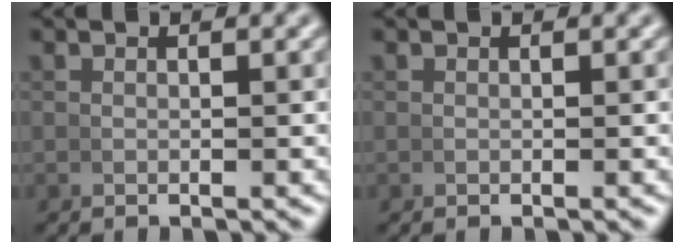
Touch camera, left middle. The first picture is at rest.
{"total": 0.0}